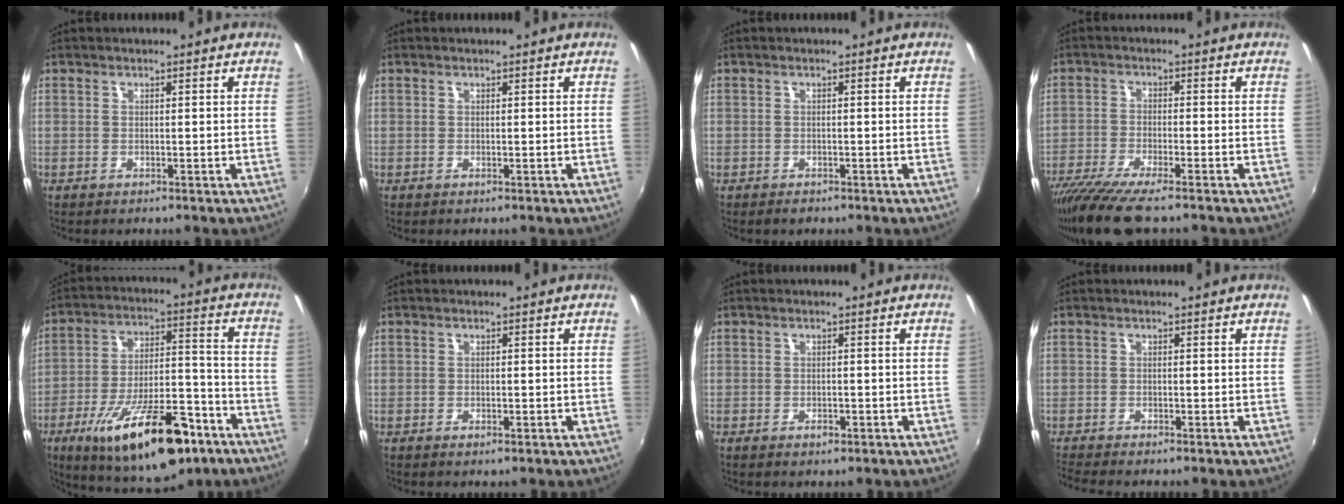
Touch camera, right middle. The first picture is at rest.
{"total": 0.0}
{"total": 1.2, "force": [-1.0, 0.6, 0.3], "torque": [-0.009, -0.006, -0.015]}
{"total": 10.6, "force": [-8.5, 1.2, 6.1], "torque": [-0.137, -0.041, -0.153]}
{"total": 23.0, "force": [-13.6, 7.9, 16.7], "torque": [-0.278, -0.017, -0.202]}
{"total": 0.9, "force": [-0.5, 0.3, 0.6], "torque": [-0.010, -0.001, -0.008]}
{"total": 1.4, "force": [-0.8, 0.6, 0.9], "torque": [-0.014, -0.001, -0.013]}
{"total": 3.4, "force": [-3.1, -0.2, 1.4], "torque": [-0.036, -0.023, -0.059]}